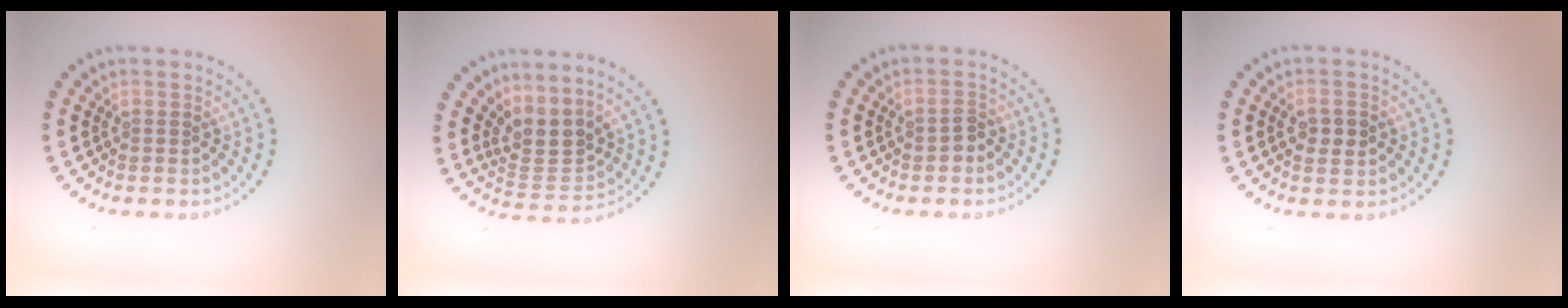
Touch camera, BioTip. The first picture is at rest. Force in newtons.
{"total": 3.2, "press": 2.4, "slide": 2.1}
{"total": 1.2, "press": 1.2, "slide": 0.3}
{"total": 2.2, "press": 2.2, "slide": 0.2}